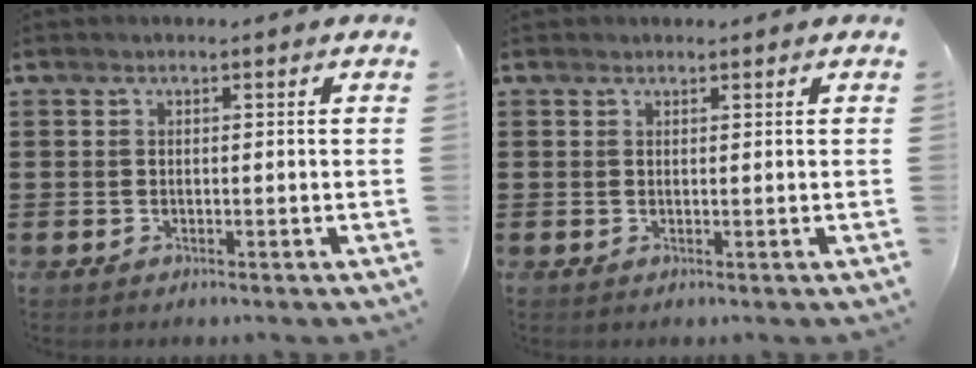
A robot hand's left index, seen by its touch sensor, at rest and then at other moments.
{"total": 0.7, "force": [0.6, 0.2, 0.1], "torque": [-0.003, 0.000, 0.013]}